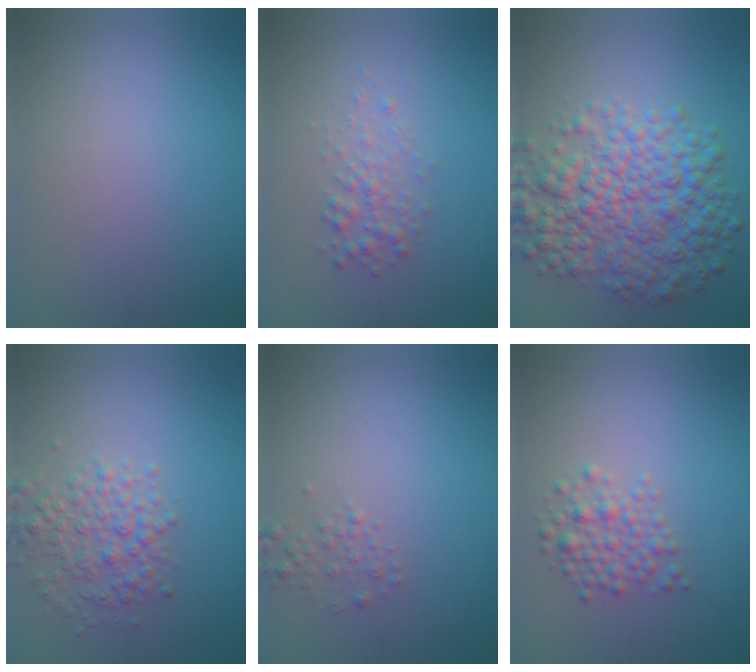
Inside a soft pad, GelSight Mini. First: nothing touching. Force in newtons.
{"total": 1.9, "press": 1.9, "slide": 0.0}
{"total": 8.8, "press": 8.8, "slide": 0.1}
{"total": 3.4, "press": 3.4, "slide": 0.1}
{"total": 1.2, "press": 1.2, "slide": 0.1}
{"total": 2.6, "press": 2.6, "slide": 0.2}